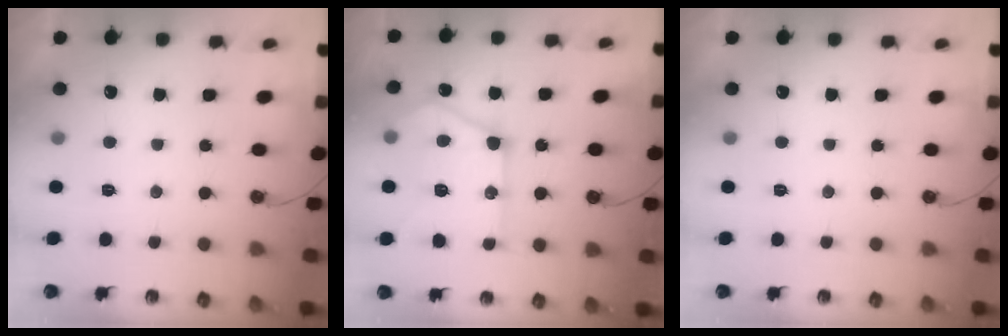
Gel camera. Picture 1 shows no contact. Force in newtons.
{"total": 18.4, "press": 18.2, "slide": 2.3}
{"total": 0.0}